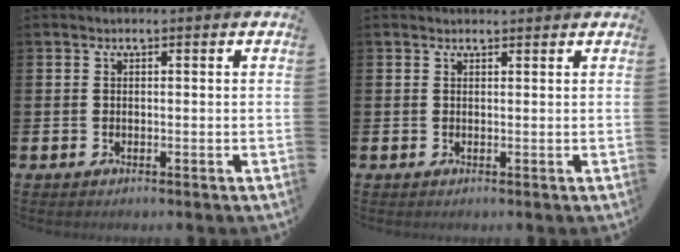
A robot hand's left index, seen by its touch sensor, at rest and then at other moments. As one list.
[{"total": 0.9, "force": [0.8, 0.3, 0.1], "torque": [0.005, 0.000, 0.015]}]